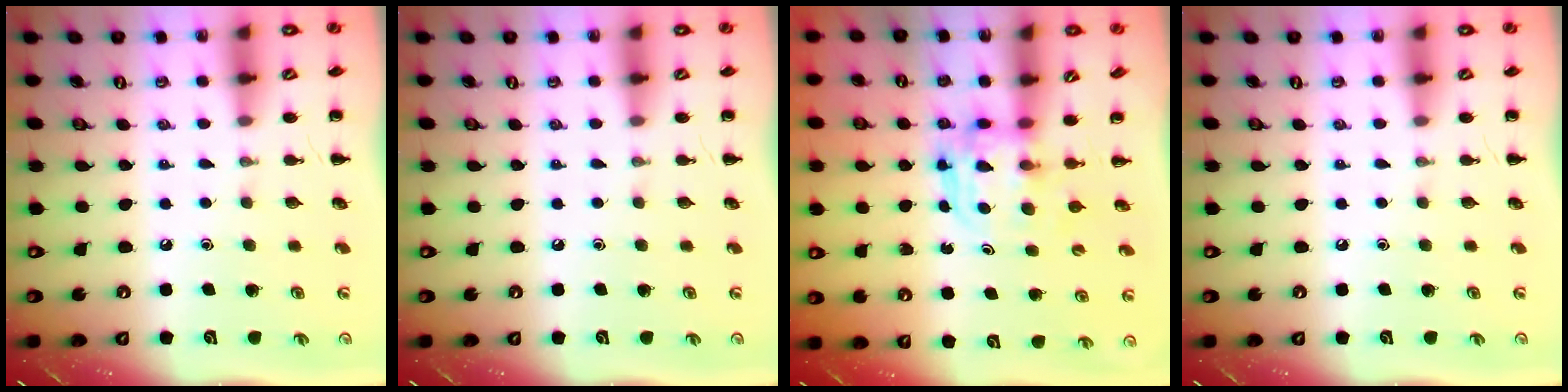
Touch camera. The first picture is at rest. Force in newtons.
{"total": 0.0}
{"total": 3.6, "press": 3.6, "slide": 0.2}
{"total": 0.0}